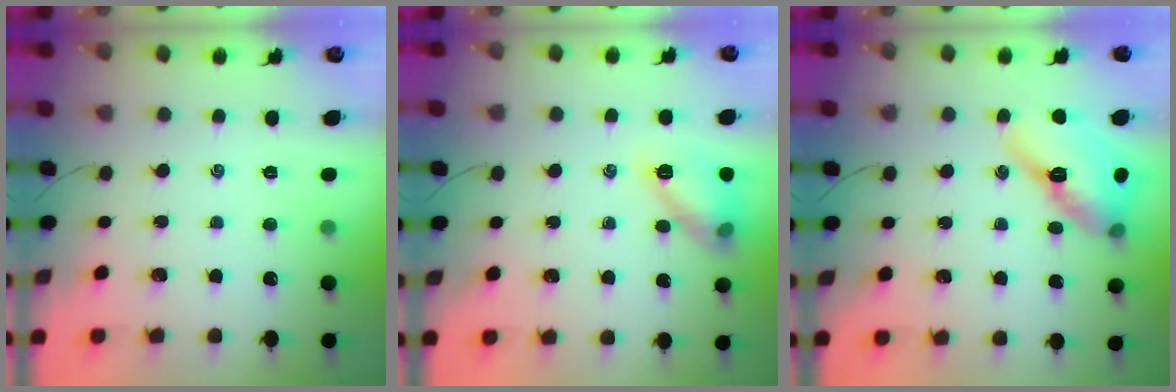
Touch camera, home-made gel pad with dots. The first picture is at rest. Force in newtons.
{"total": 11.9, "press": 11.9, "slide": 0.3}
{"total": 15.5, "press": 15.0, "slide": 4.1}